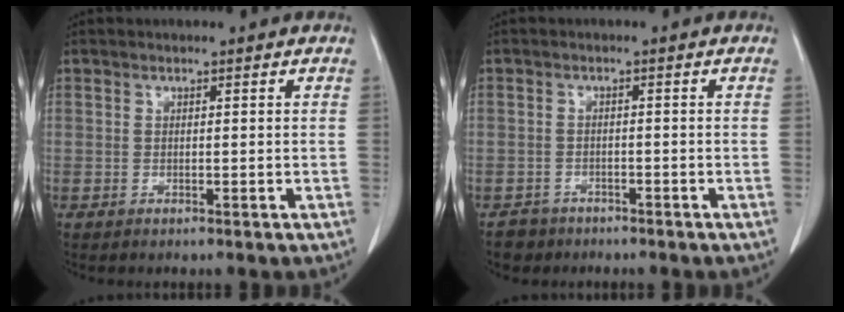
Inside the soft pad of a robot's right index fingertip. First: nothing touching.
{"total": 2.8, "force": [-1.8, 2.1, -0.4], "torque": [0.000, 0.008, -0.033]}